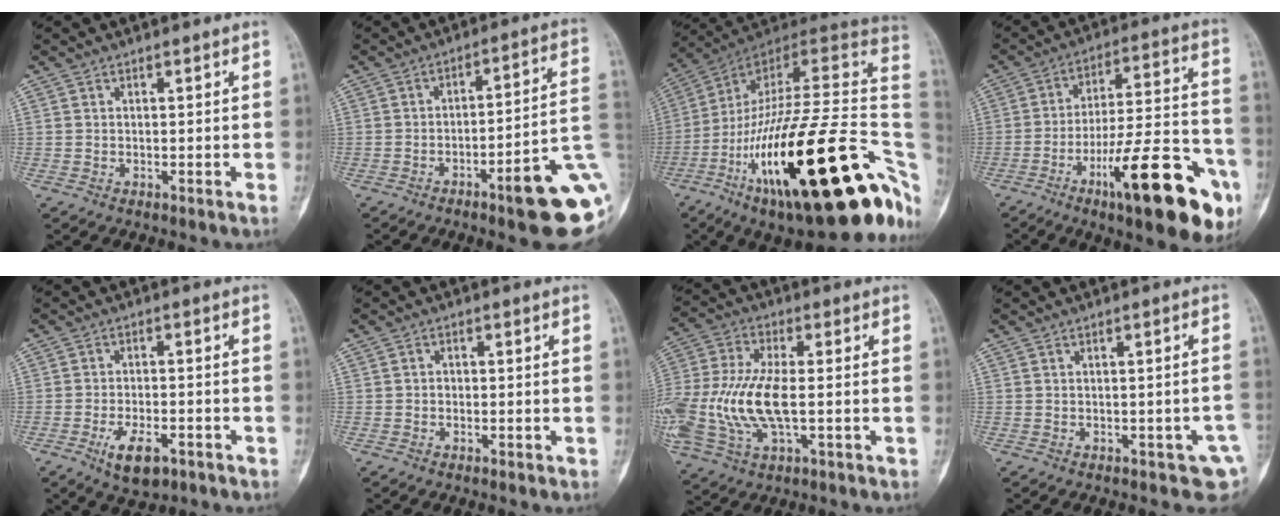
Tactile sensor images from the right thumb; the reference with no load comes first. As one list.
[{"total": 16.4, "force": [-5.9, 3.3, 14.9], "torque": [-0.129, 0.044, -0.074]}, {"total": 39.4, "force": [-10.5, 13.0, 35.8], "torque": [-0.472, 0.069, -0.171]}, {"total": 25.2, "force": [-11.7, 6.8, 21.3], "torque": [-0.267, 0.061, -0.171]}, {"total": 7.1, "force": [-3.6, 3.3, 5.1], "torque": [-0.081, 0.014, -0.056]}, {"total": 1.3, "force": [-0.3, 1.2, 0.4], "torque": [0.004, 0.006, -0.010]}, {"total": 19.4, "force": [-2.5, 9.7, 16.7], "torque": [-0.396, 0.001, -0.042]}, {"total": 5.3, "force": [-1.4, 3.1, 4.1], "torque": [-0.027, 0.017, -0.011]}]